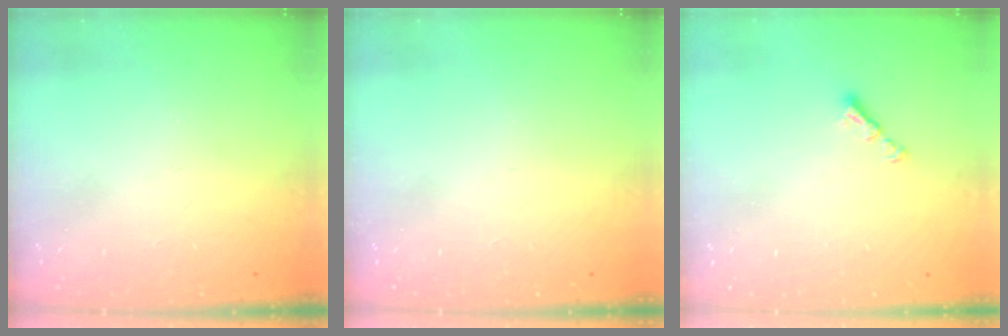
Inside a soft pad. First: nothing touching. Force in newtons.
{"total": 0.0}
{"total": 2.9, "press": 2.9, "slide": 0.3}